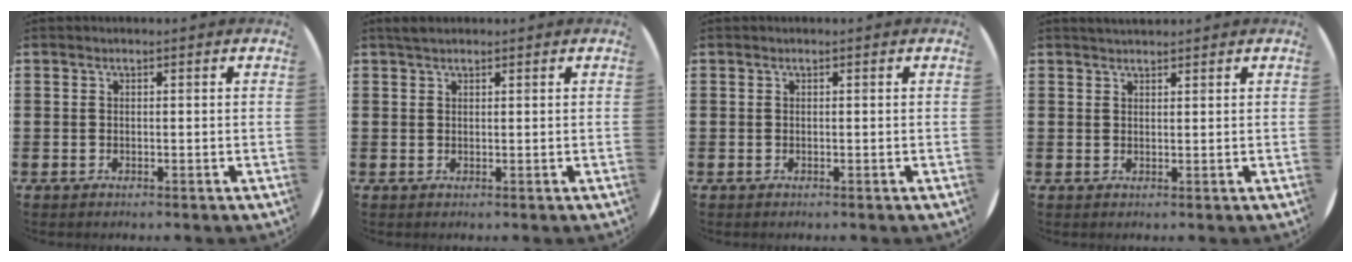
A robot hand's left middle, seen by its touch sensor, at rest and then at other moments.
{"total": 1.3, "force": [1.2, 0.5, 0.4], "torque": [-0.002, 0.001, 0.021]}
{"total": 0.0}
{"total": 1.4, "force": [1.4, 0.2, 0.1], "torque": [-0.003, 0.003, 0.026]}